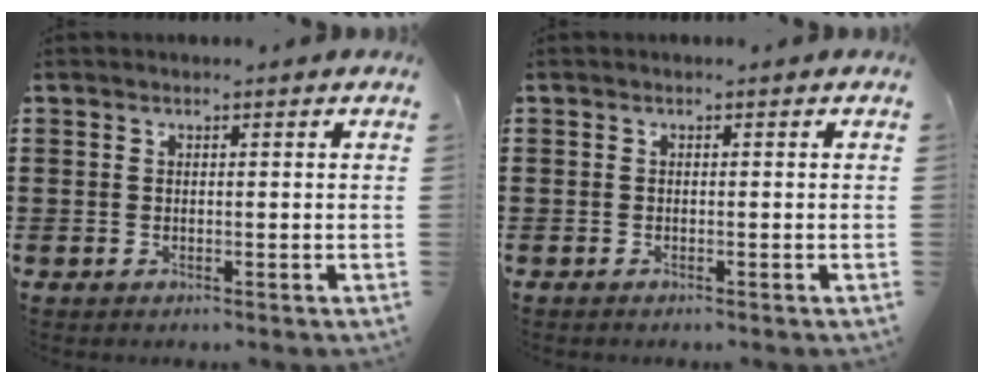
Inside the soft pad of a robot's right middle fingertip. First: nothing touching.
{"total": 0.0}